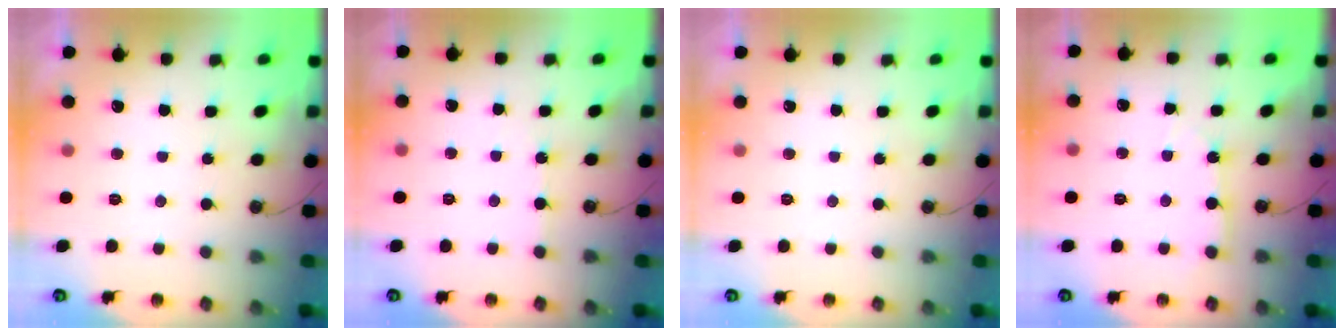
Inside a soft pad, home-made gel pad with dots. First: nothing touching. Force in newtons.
{"total": 2.5, "press": 2.4, "slide": 0.5}
{"total": 0.0}
{"total": 3.7, "press": 3.7, "slide": 0.5}